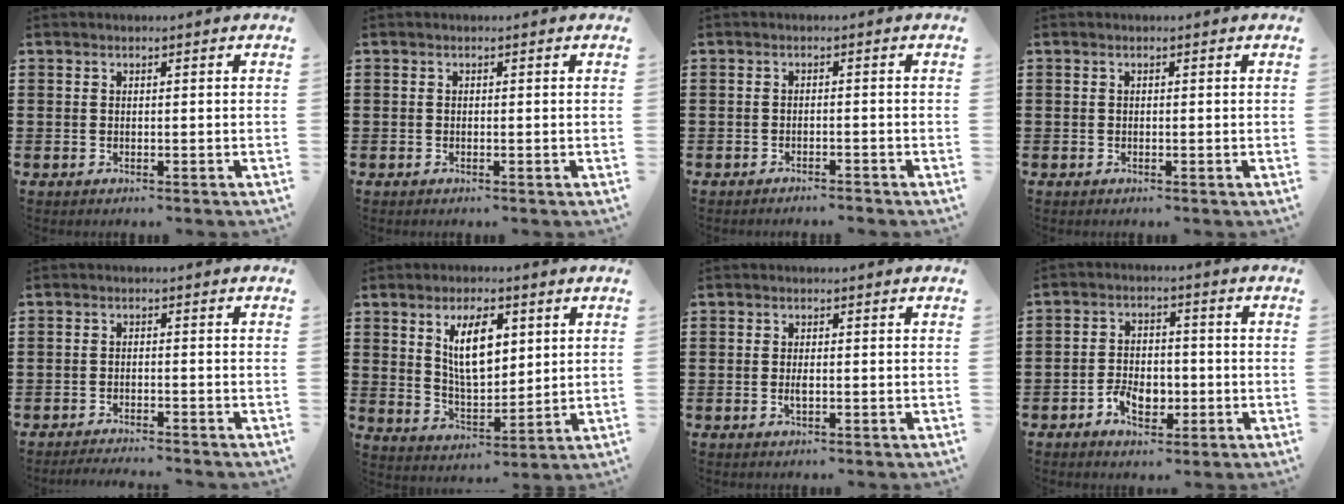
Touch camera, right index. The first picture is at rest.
{"total": 0.0}
{"total": 1.2, "force": [-1.2, 0.0, 0.1], "torque": [-0.007, 0.002, -0.025]}
{"total": 0.0}
{"total": 2.0, "force": [-2.0, -0.1, 0.1], "torque": [-0.006, 0.001, -0.042]}
{"total": 8.8, "force": [3.2, 4.0, 7.2], "torque": [-0.137, 0.006, 0.052]}
{"total": 1.5, "force": [-0.1, 0.3, 1.4], "torque": [-0.029, -0.004, -0.001]}
{"total": 5.2, "force": [-2.1, 3.2, 3.6], "torque": [-0.063, 0.000, -0.038]}